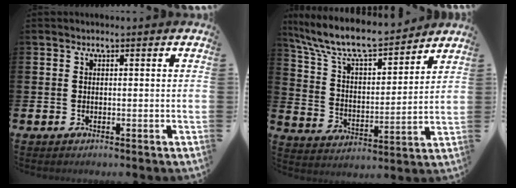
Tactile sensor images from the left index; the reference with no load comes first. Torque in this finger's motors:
{"motor_torque": [0.27, -0.32, 0.91, 0.21]}